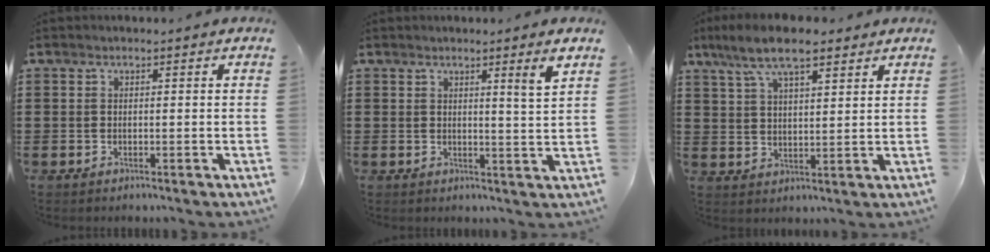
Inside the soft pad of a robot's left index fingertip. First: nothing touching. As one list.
[{"total": 3.2, "force": [2.2, -0.8, 2.3], "torque": [-0.041, -0.011, 0.034]}, {"total": 8.0, "force": [5.9, 2.4, 4.9], "torque": [-0.110, -0.002, 0.107]}]